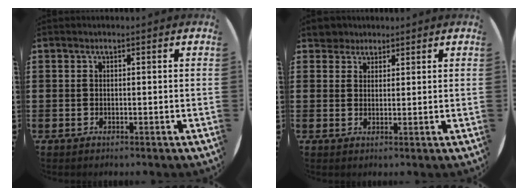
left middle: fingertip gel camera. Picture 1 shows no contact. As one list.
[{"total": 2.6, "force": [2.3, 1.3, -0.2], "torque": [0.006, 0.004, 0.044]}]